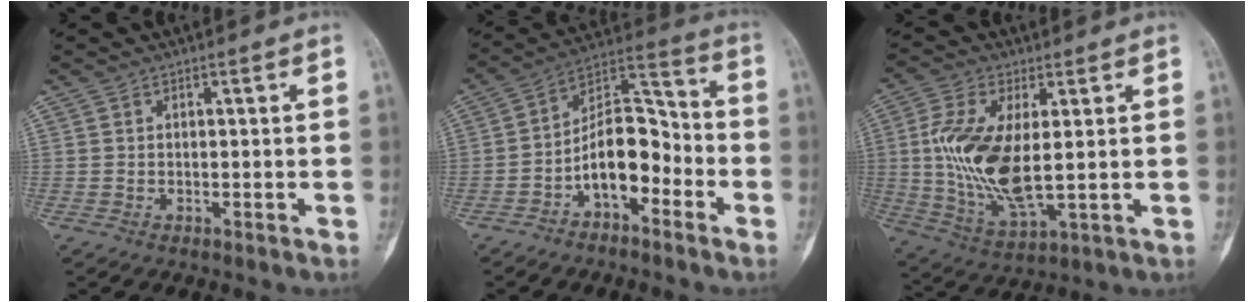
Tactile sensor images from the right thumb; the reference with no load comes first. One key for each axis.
{"total": 12.3, "fx": -4.6, "fy": 6.8, "fz": 9.2, "tx": -0.132, "ty": 0.065, "tz": -0.087}
{"total": 15.3, "fx": 1.2, "fy": 6.6, "fz": 13.7, "tx": -0.290, "ty": -0.015, "tz": 0.032}